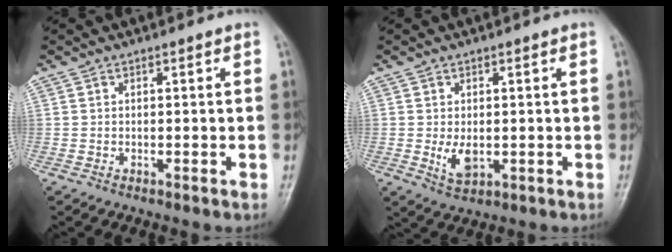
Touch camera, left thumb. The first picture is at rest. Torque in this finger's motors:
{"motor_torque": [0.65, 0.77, 0.62, -0.20, 0.03]}